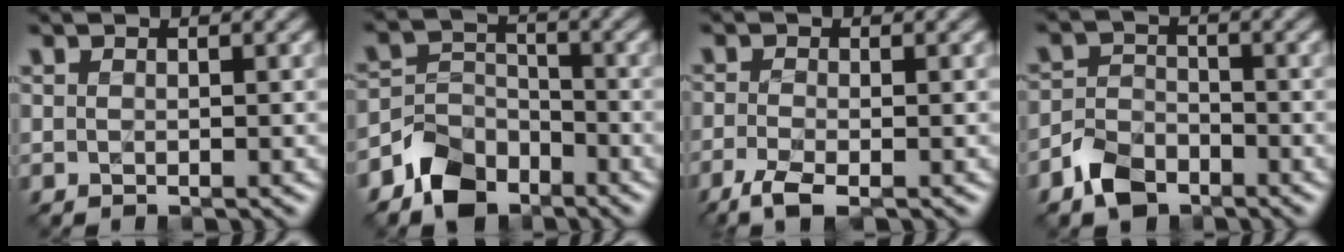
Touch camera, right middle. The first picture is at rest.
{"total": 5.4, "force": [-3.9, 3.4, 1.6], "torque": [-0.030, -0.002, -0.081]}
{"total": 3.2, "force": [-2.1, 0.9, 2.3], "torque": [-0.055, -0.011, -0.050]}
{"total": 3.8, "force": [-2.7, 2.3, 1.4], "torque": [-0.026, 0.001, -0.060]}